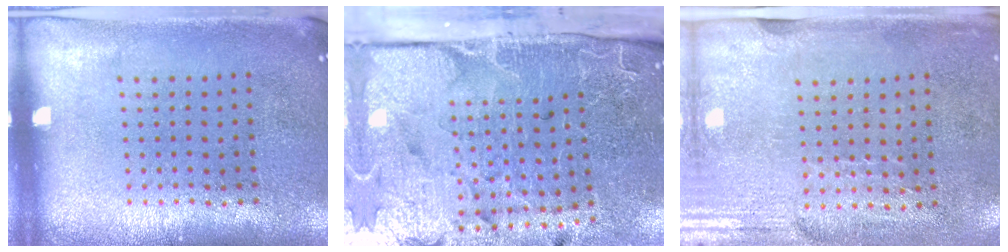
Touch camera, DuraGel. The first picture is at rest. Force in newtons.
{"total": 4.9, "press": 4.0, "slide": 3.0}
{"total": 2.9, "press": 2.4, "slide": 1.6}